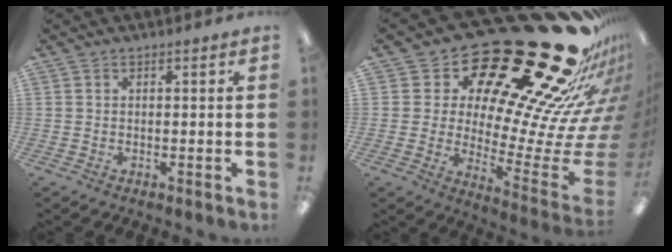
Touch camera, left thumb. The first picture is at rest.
{"total": 32.6, "force": [23.2, 11.8, 19.6], "torque": [-0.211, -0.231, 0.424]}